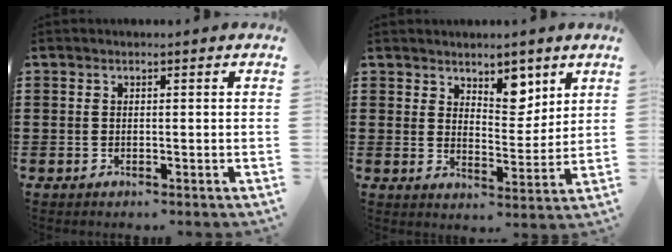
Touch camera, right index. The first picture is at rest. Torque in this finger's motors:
{"motor_torque": [0.08, 0.21, 0.12, 0.03]}